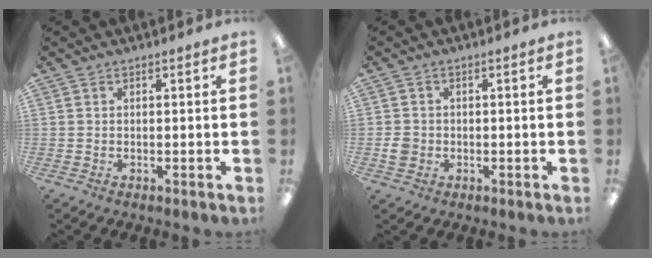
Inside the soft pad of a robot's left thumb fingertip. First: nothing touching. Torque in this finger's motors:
{"motor_torque": [-0.08, 0.08, -0.01, -0.10, -0.02]}